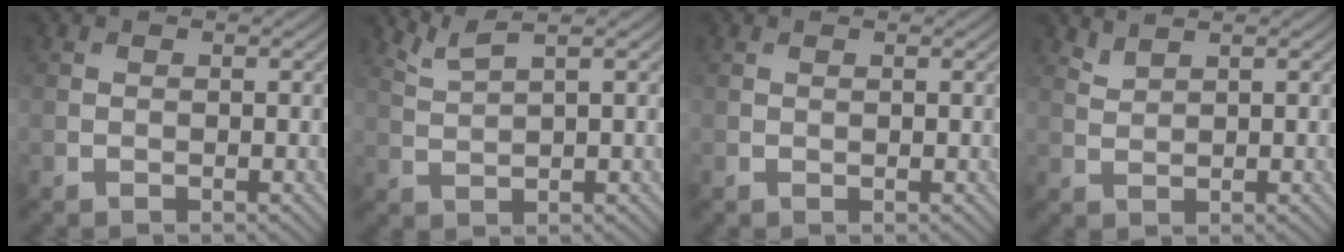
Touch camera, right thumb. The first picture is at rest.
{"total": 3.0, "force": [2.2, 0.4, 2.1], "torque": [-0.045, 0.009, 0.054]}
{"total": 0.0}
{"total": 1.7, "force": [1.6, 0.1, 0.5], "torque": [-0.017, 0.004, 0.040]}